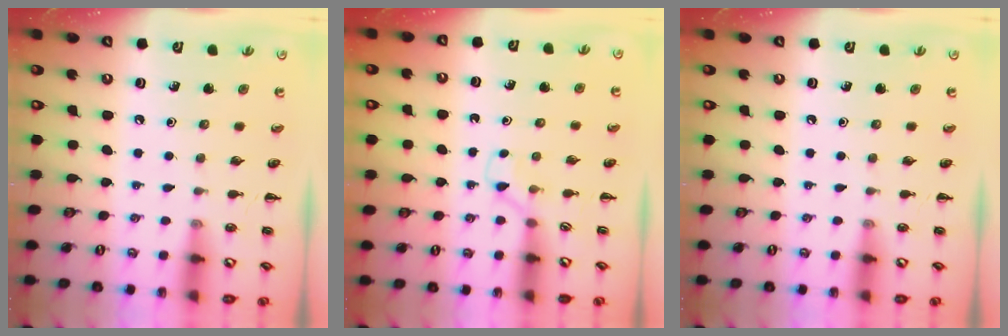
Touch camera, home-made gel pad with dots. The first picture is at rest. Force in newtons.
{"total": 2.9, "press": 2.7, "slide": 1.0}
{"total": 0.0}